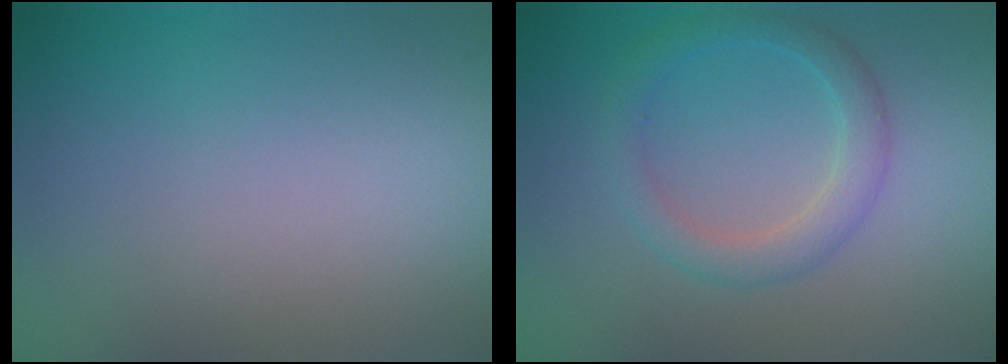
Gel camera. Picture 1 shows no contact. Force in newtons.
{"total": 2.8, "press": 2.8, "slide": 0.0}